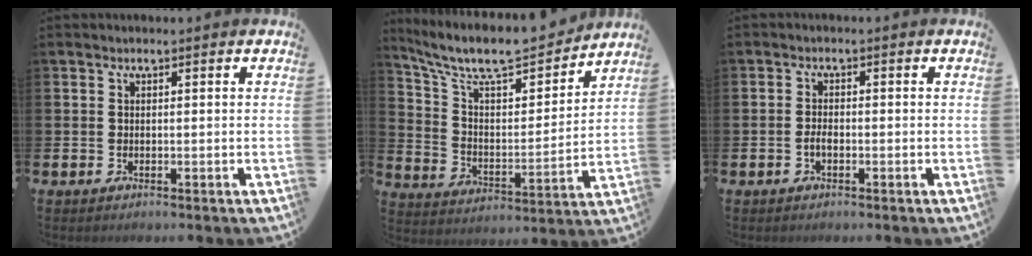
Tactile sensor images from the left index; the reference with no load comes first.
{"total": 10.1, "force": [8.9, 2.7, 3.9], "torque": [-0.114, -0.062, 0.152]}
{"total": 1.6, "force": [-0.7, 0.7, 1.2], "torque": [-0.022, 0.001, -0.014]}